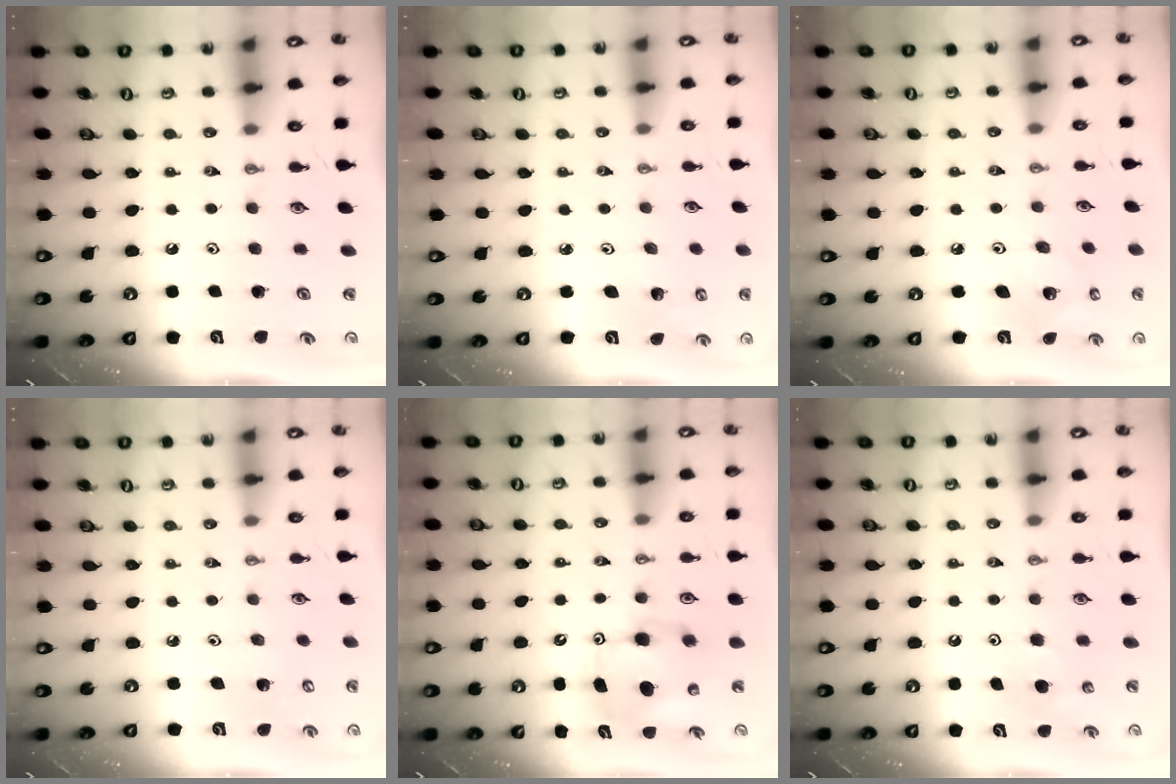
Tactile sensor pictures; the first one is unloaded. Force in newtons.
{"total": 2.8, "press": 2.8, "slide": 0.2}
{"total": 5.3, "press": 5.3, "slide": 0.2}
{"total": 3.6, "press": 3.6, "slide": 0.2}
{"total": 8.0, "press": 7.8, "slide": 1.8}
{"total": 4.6, "press": 4.5, "slide": 0.4}